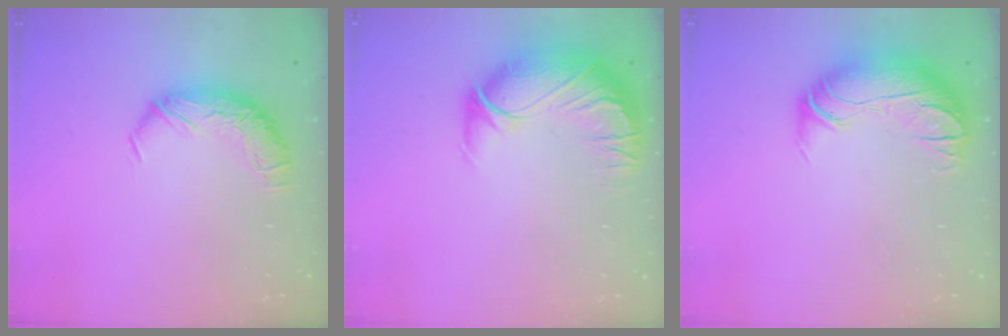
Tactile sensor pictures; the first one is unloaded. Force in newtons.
{"total": 3.7, "press": 2.1, "slide": 3.0}
{"total": 2.6, "press": 0.4, "slide": 2.6}